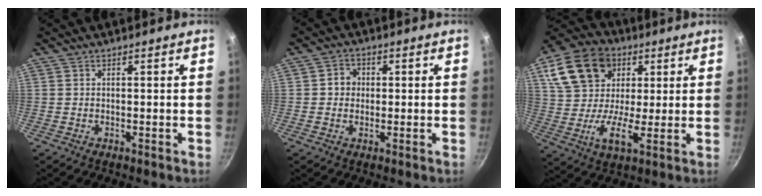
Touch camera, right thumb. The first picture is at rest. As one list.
[{"total": 3.5, "force": [0.2, 3.2, 1.4], "torque": [-0.001, 0.007, -0.001]}, {"total": 17.8, "force": [6.8, 12.8, 10.4], "torque": [-0.176, 0.008, 0.110]}]